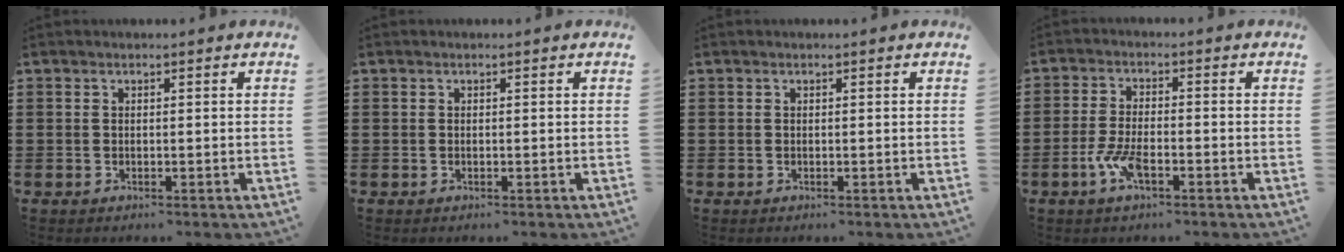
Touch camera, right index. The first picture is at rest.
{"total": 0.0}
{"total": 0.0}
{"total": 5.0, "force": [-2.3, 1.4, 4.2], "torque": [-0.098, -0.007, -0.046]}